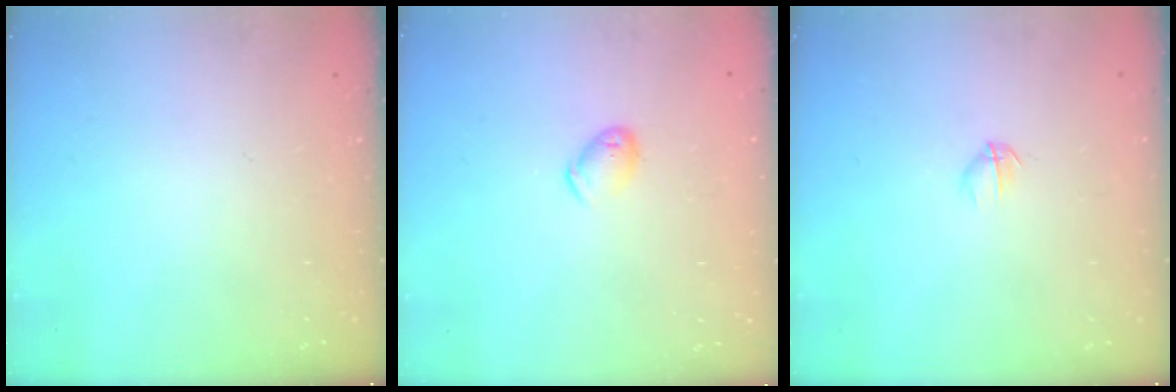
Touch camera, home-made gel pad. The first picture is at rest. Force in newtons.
{"total": 5.3, "press": 5.2, "slide": 0.6}
{"total": 2.7, "press": 2.6, "slide": 0.8}